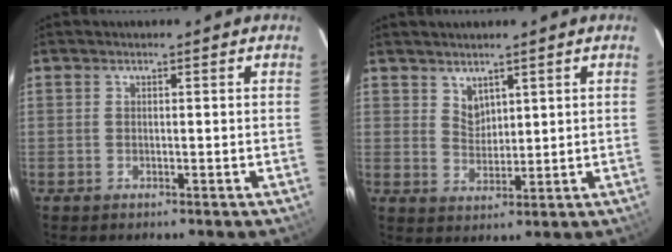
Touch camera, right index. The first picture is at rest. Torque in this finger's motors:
{"motor_torque": [-0.11, -0.03, -0.04, 0.00]}